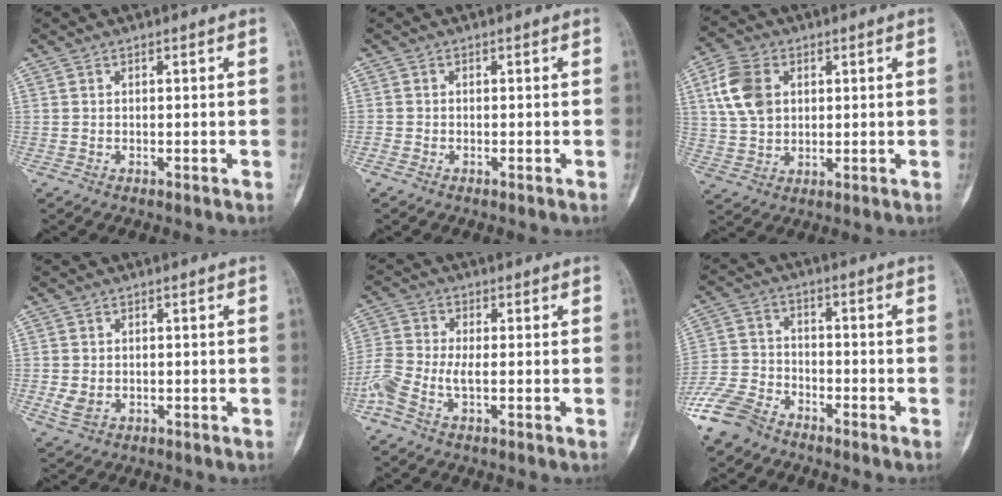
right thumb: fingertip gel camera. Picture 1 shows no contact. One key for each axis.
{"total": 0.7, "fx": -0.5, "fy": 0.3, "fz": 0.3, "tx": -0.015, "ty": -0.002, "tz": -0.015}
{"total": 9.7, "fx": 1.8, "fy": 8.1, "fz": 5.1, "tx": -0.076, "ty": 0.009, "tz": 0.026}
{"total": 3.1, "fx": -0.6, "fy": 2.4, "fz": 1.9, "tx": -0.041, "ty": 0.000, "tz": -0.003}
{"total": 6.7, "fx": -2.7, "fy": 2.4, "fz": 5.7, "tx": -0.152, "ty": 0.017, "tz": -0.057}
{"total": 10.2, "fx": -7.8, "fy": 5.2, "fz": 4.0, "tx": -0.092, "ty": 0.021, "tz": -0.159}